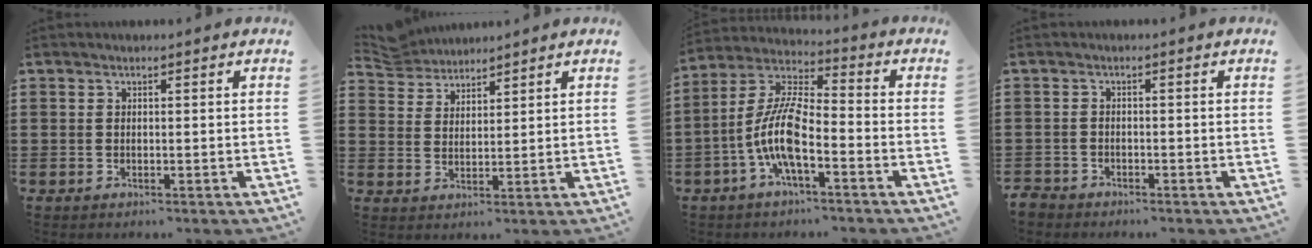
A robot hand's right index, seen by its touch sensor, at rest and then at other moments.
{"total": 4.3, "force": [4.2, 0.9, 0.1], "torque": [-0.018, -0.006, 0.083]}
{"total": 10.4, "force": [-4.0, 3.2, 9.1], "torque": [-0.222, -0.013, -0.084]}
{"total": 2.0, "force": [-1.9, 0.6, -0.1], "torque": [-0.010, -0.003, -0.045]}